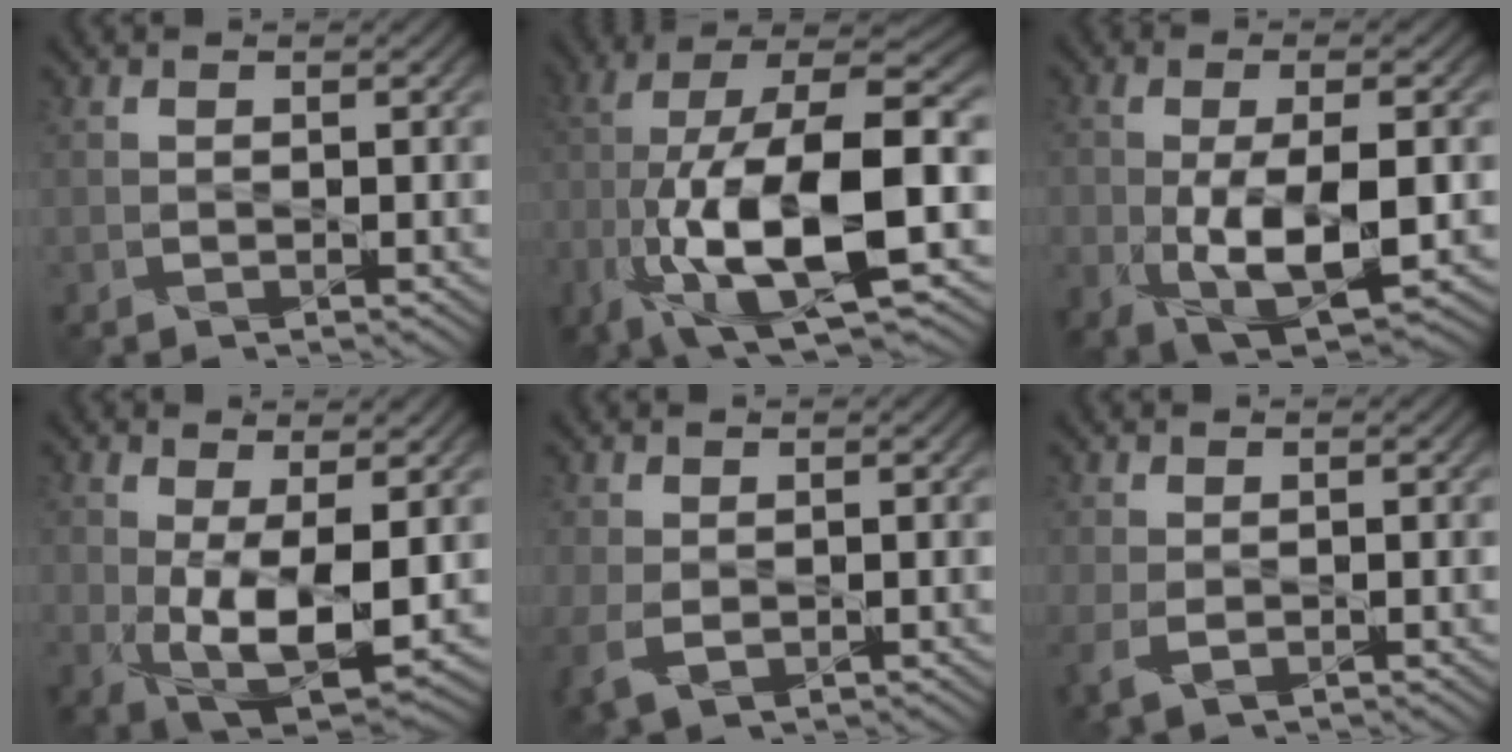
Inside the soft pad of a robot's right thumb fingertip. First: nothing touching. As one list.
[{"total": 18.4, "force": [-5.1, 6.9, 16.2], "torque": [-0.317, -0.012, -0.087]}, {"total": 11.4, "force": [-2.2, 5.4, 9.8], "torque": [-0.193, -0.023, -0.026]}, {"total": 9.4, "force": [-0.4, 4.6, 8.2], "torque": [-0.170, -0.014, 0.002]}, {"total": 3.4, "force": [-0.4, 2.2, 2.6], "torque": [-0.077, -0.009, -0.007]}, {"total": 2.8, "force": [-0.4, 1.7, 2.1], "torque": [-0.062, -0.009, -0.005]}]